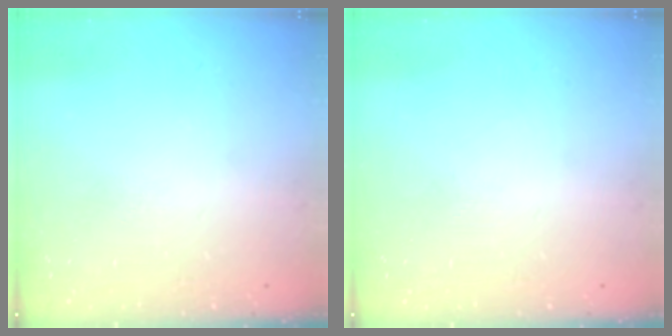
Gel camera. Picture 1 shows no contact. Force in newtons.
{"total": 0.0}